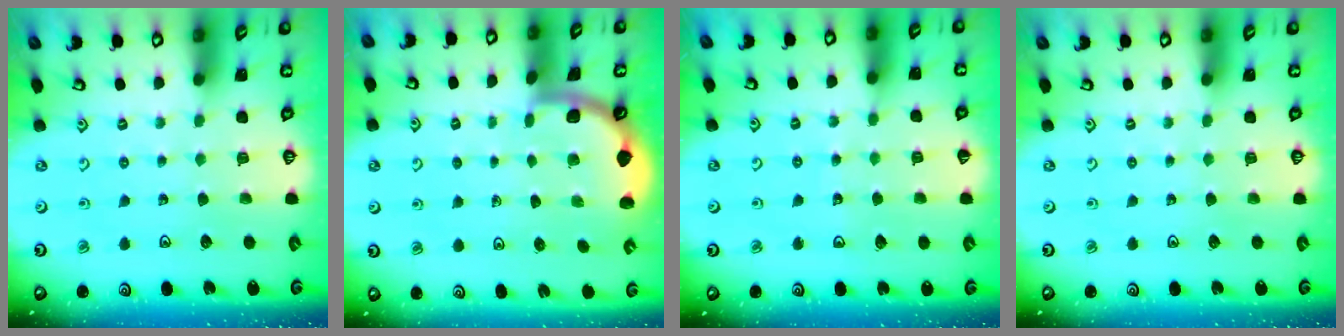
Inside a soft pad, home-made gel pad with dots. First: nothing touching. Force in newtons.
{"total": 1.9, "press": 1.9, "slide": 0.0}
{"total": 4.8, "press": 4.7, "slide": 0.5}
{"total": 0.0}